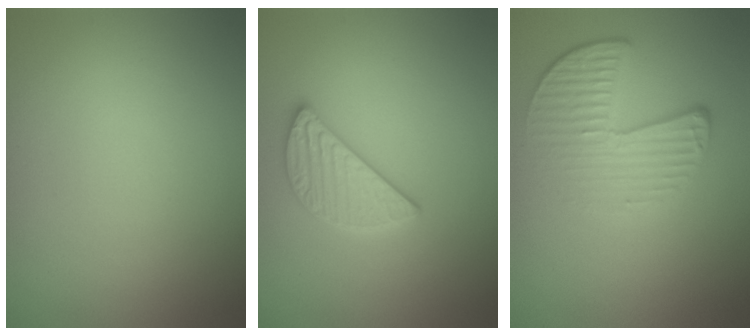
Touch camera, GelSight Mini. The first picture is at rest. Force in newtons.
{"total": 2.9, "press": 2.6, "slide": 1.1}
{"total": 4.5, "press": 3.0, "slide": 3.3}